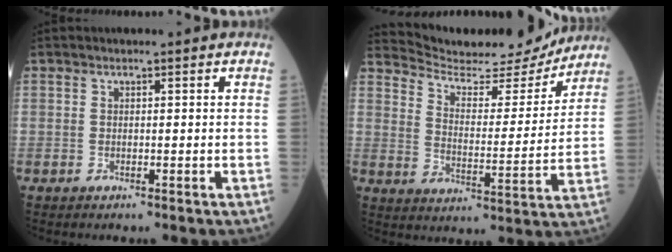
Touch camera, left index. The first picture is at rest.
{"total": 15.8, "force": [15.3, 2.1, 3.4], "torque": [-0.060, -0.021, 0.221]}